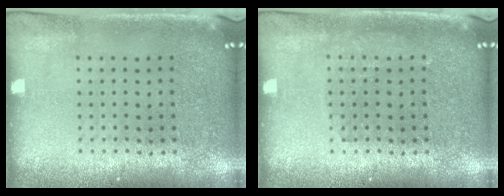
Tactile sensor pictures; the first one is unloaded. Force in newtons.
{"total": 0.9, "press": 0.9, "slide": 0.2}